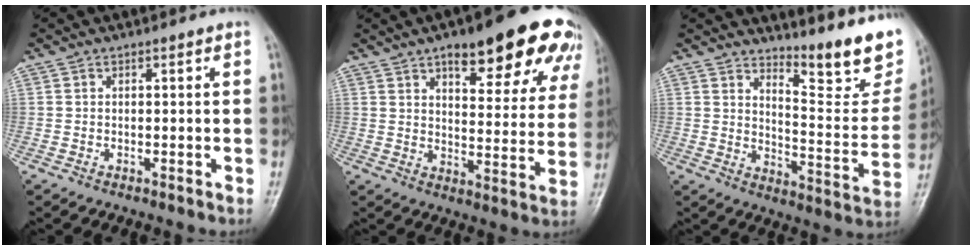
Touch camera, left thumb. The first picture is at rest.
{"total": 21.3, "force": [12.6, 7.1, 15.6], "torque": [-0.162, -0.035, 0.166]}
{"total": 17.4, "force": [13.1, 4.9, 10.4], "torque": [-0.094, -0.113, 0.174]}